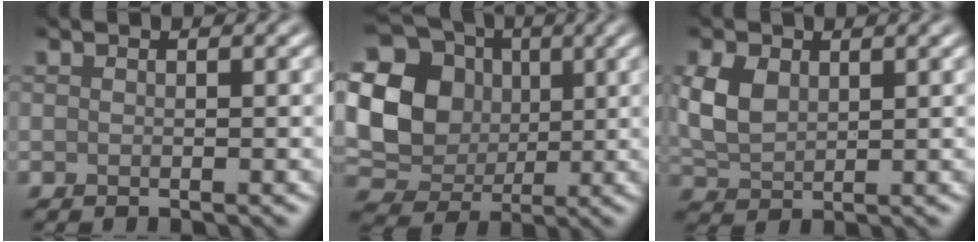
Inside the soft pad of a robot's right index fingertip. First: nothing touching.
{"total": 16.0, "force": [2.3, 14.3, 6.8], "torque": [-0.187, 0.027, 0.012]}
{"total": 3.7, "force": [1.0, 2.5, 2.6], "torque": [-0.068, 0.003, 0.023]}